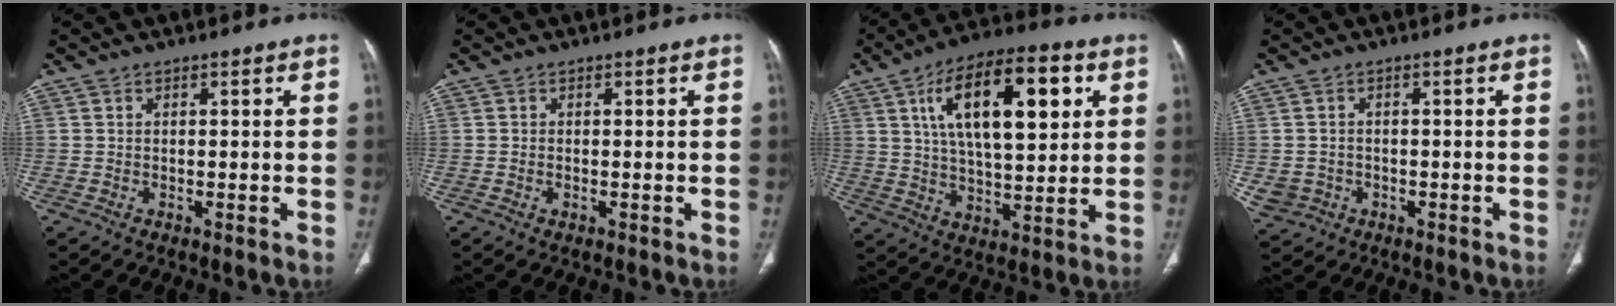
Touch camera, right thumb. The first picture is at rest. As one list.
[{"total": 0.8, "force": [-0.2, 0.5, 0.6], "torque": [-0.014, 0.003, -0.002]}, {"total": 19.8, "force": [6.6, 8.4, 16.6], "torque": [-0.251, -0.004, 0.107]}, {"total": 4.0, "force": [-1.1, 3.7, 1.1], "torque": [-0.021, 0.009, -0.012]}]